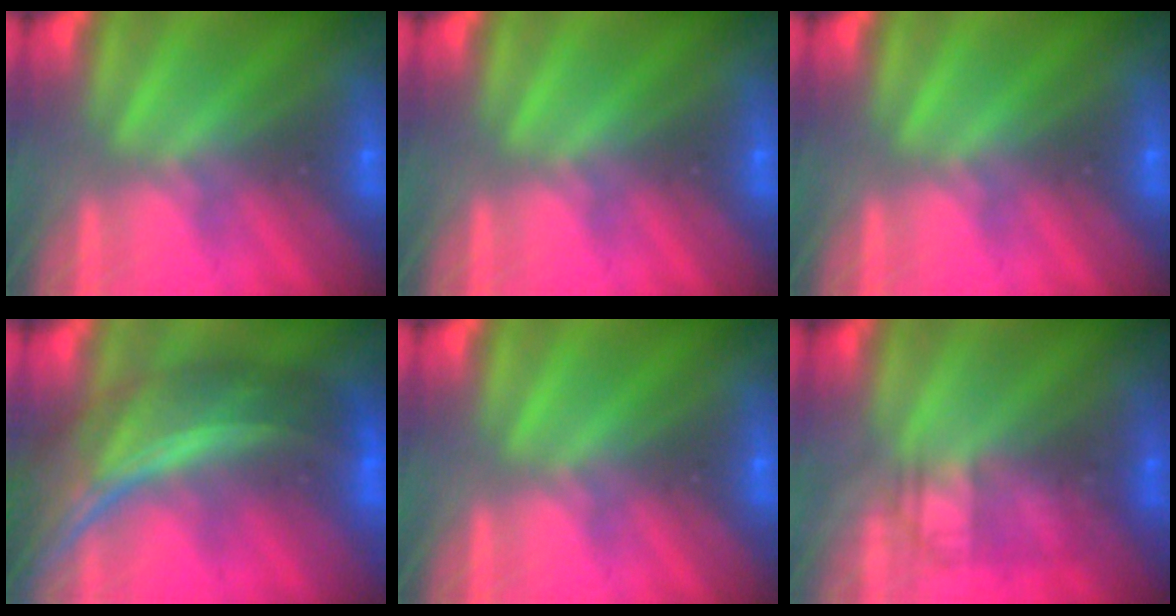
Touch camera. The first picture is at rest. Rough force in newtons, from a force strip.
{"total": 0.0}
{"total": 0.0}
{"total": 7.2}
{"total": 0.0}
{"total": 2.2}